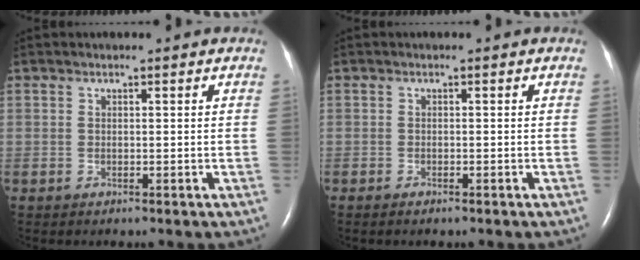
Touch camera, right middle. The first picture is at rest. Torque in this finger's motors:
{"motor_torque": [-0.12, 0.06, 0.00, -0.01]}